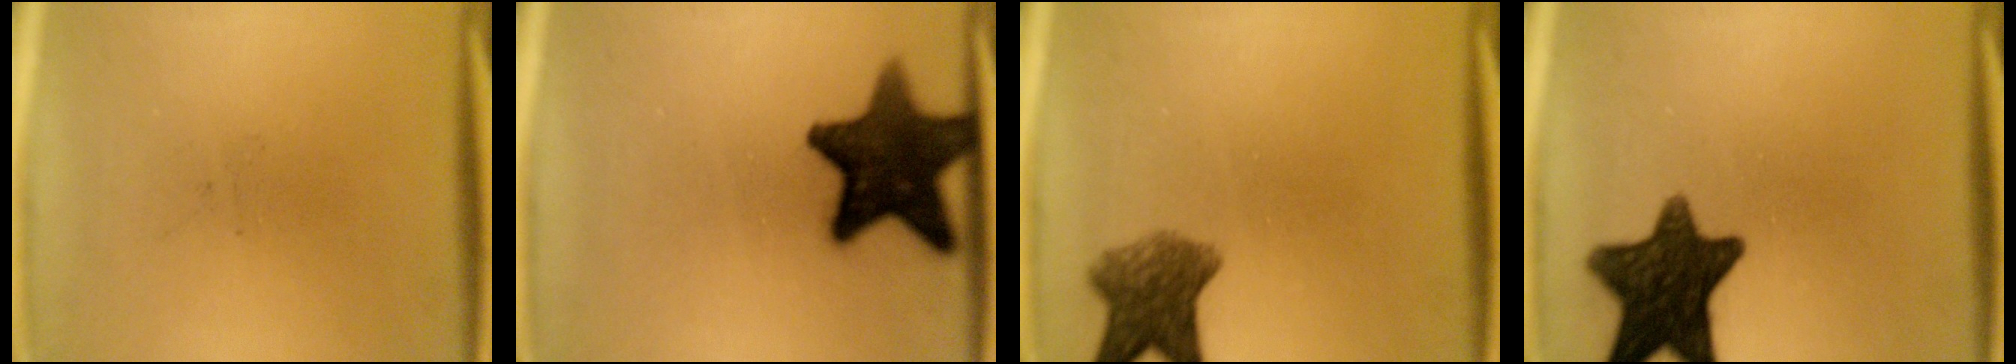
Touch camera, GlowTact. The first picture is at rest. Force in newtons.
{"total": 14.6}
{"total": 6.5}
{"total": 13.7}